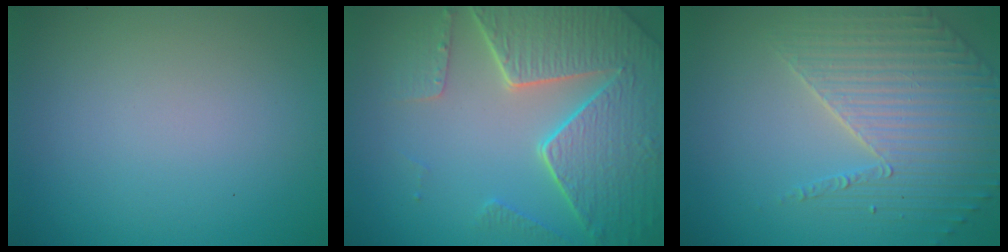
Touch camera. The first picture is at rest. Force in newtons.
{"total": 8.4, "press": 6.2, "slide": 5.8}
{"total": 3.9, "press": 3.9, "slide": 0.3}